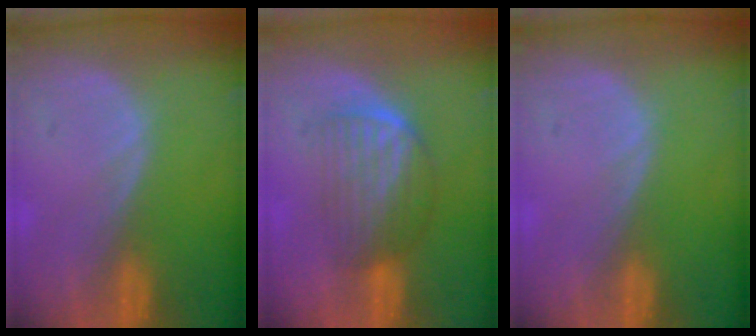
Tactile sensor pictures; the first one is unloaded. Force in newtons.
{"total": 7.0, "press": 5.9, "slide": 3.7}
{"total": 0.0}